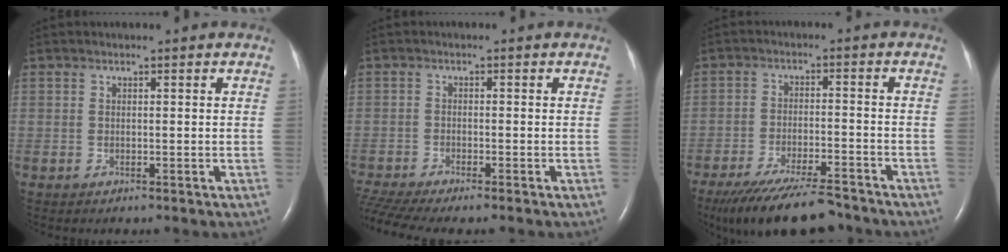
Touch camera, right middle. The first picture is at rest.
{"total": 7.3, "force": [-6.4, -0.1, 3.5], "torque": [-0.071, -0.011, -0.112]}
{"total": 14.4, "force": [-12.5, 2.3, 6.9], "torque": [-0.123, -0.024, -0.194]}